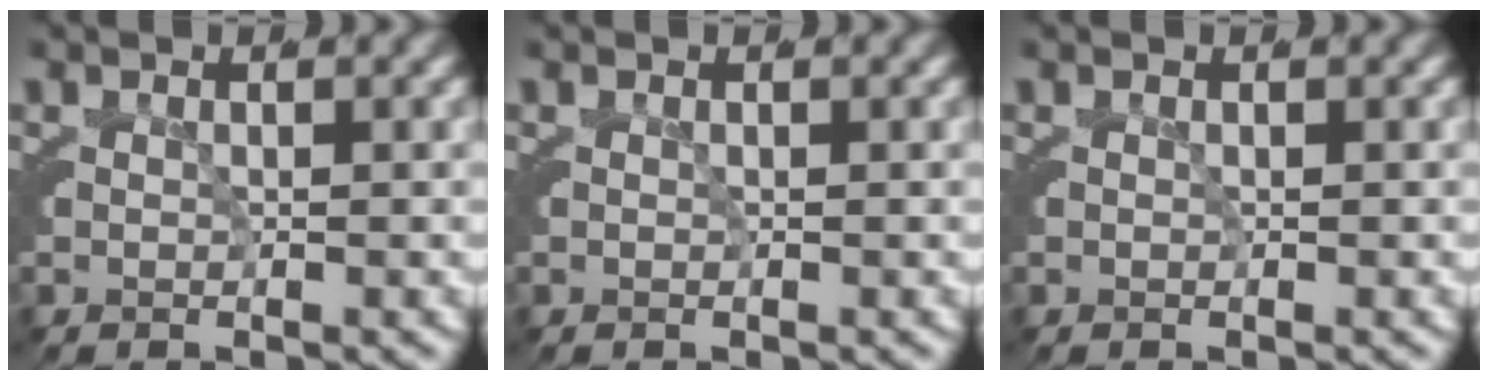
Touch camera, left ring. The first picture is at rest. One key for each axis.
{"total": 0.0}
{"total": 0.0}